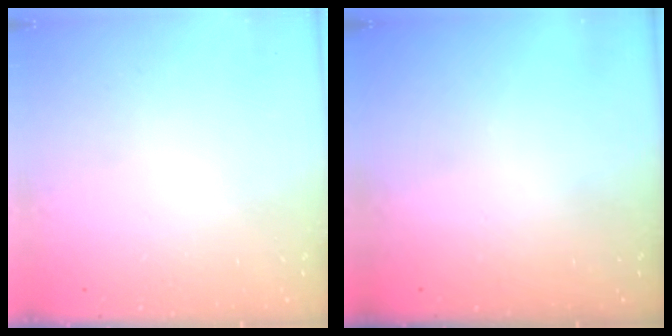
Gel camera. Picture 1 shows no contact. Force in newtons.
{"total": 0.0}